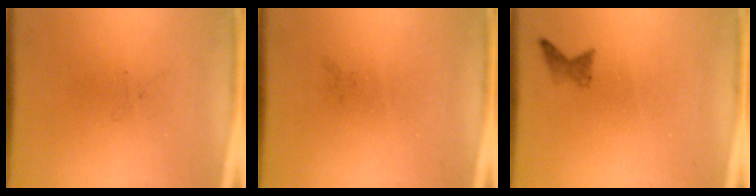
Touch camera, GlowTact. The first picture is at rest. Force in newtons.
{"total": 0.0}
{"total": 1.1}